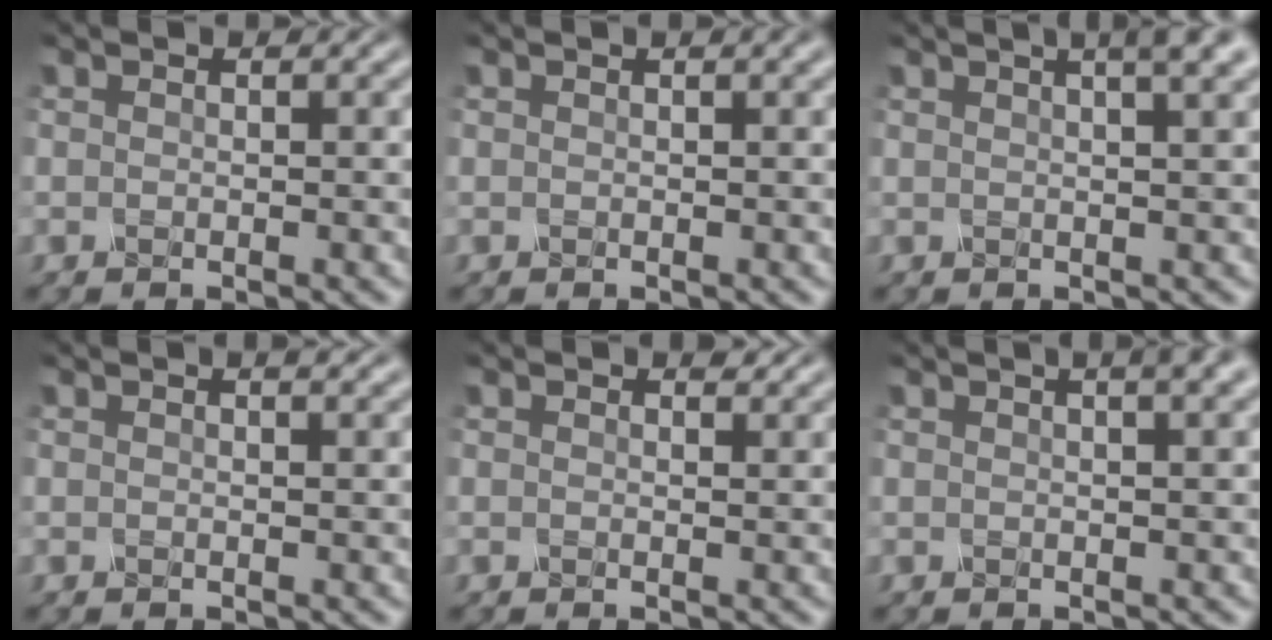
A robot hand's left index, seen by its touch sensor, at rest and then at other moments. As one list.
[{"total": 0.8, "force": [0.5, 0.1, 0.6], "torque": [-0.011, 0.002, 0.005]}, {"total": 5.3, "force": [3.1, 1.7, 4.0], "torque": [-0.027, 0.029, 0.007]}, {"total": 1.4, "force": [1.0, 0.3, 0.8], "torque": [-0.010, -0.001, 0.011]}, {"total": 0.9, "force": [0.8, 0.3, 0.3], "torque": [-0.009, -0.002, 0.011]}, {"total": 4.0, "force": [2.4, 1.3, 3.0], "torque": [-0.020, 0.018, 0.004]}]